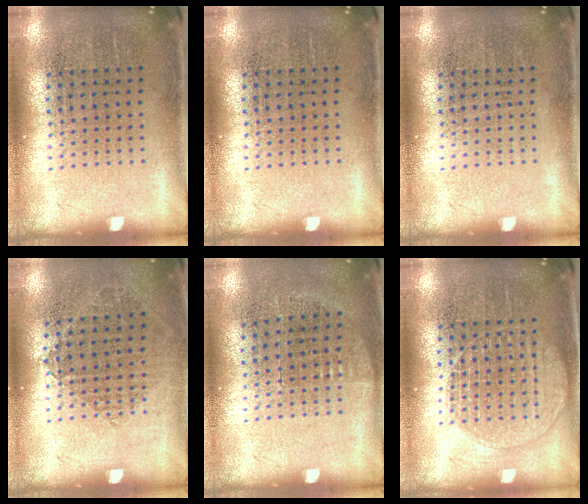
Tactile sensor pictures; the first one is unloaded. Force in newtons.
{"total": 0.0}
{"total": 0.0}
{"total": 0.9, "press": 0.9, "slide": 0.3}
{"total": 0.7, "press": 0.6, "slide": 0.3}
{"total": 2.4, "press": 2.4, "slide": 0.3}